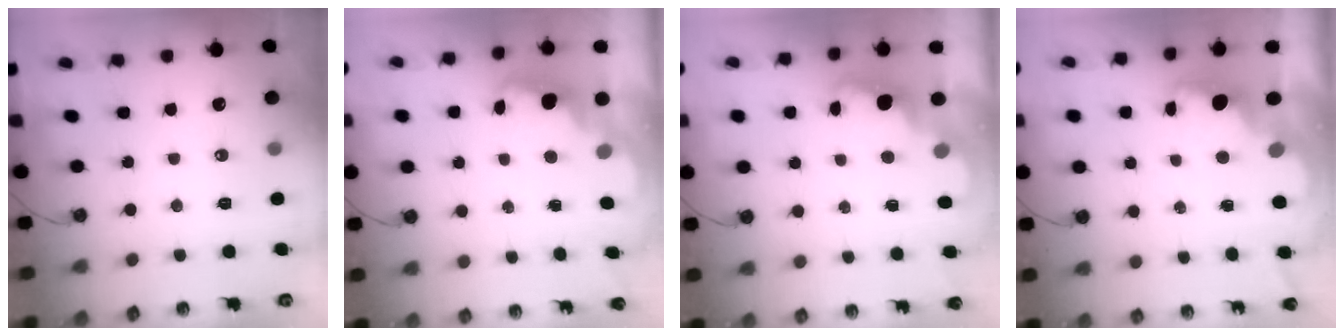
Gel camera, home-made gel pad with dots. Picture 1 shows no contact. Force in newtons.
{"total": 2.3, "press": 2.2, "slide": 0.7}
{"total": 2.3, "press": 2.3, "slide": 0.5}
{"total": 3.4, "press": 3.3, "slide": 0.8}